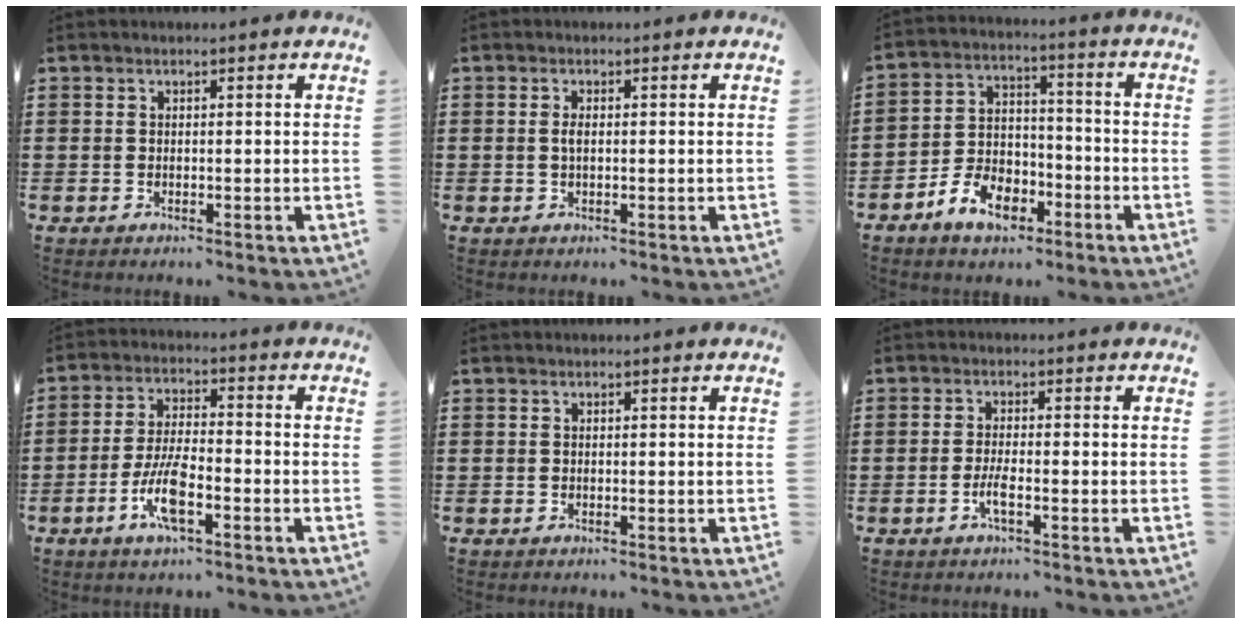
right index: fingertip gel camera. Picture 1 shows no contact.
{"total": 1.5, "force": [0.0, 0.4, 1.4], "torque": [-0.034, -0.001, -0.004]}
{"total": 7.6, "force": [-4.4, 4.9, 3.8], "torque": [-0.083, 0.023, -0.083]}
{"total": 7.5, "force": [-3.3, 2.0, 6.4], "torque": [-0.145, -0.012, -0.064]}
{"total": 0.0}
{"total": 2.8, "force": [-1.2, 0.1, 2.5], "torque": [-0.052, -0.007, -0.023]}